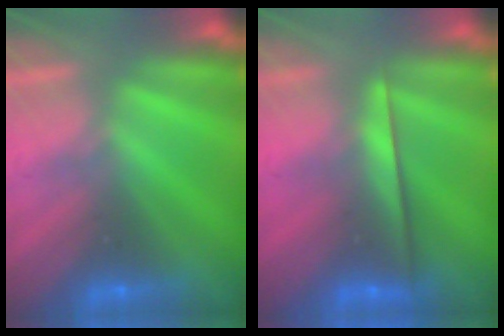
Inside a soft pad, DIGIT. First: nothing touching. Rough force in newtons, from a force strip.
{"total": 2.3}